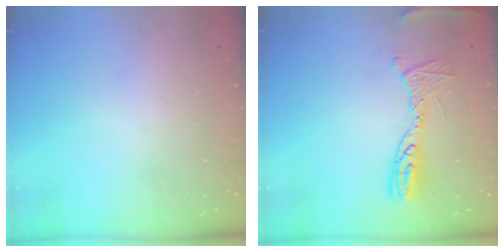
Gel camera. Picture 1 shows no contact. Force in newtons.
{"total": 12.0, "press": 11.9, "slide": 1.1}